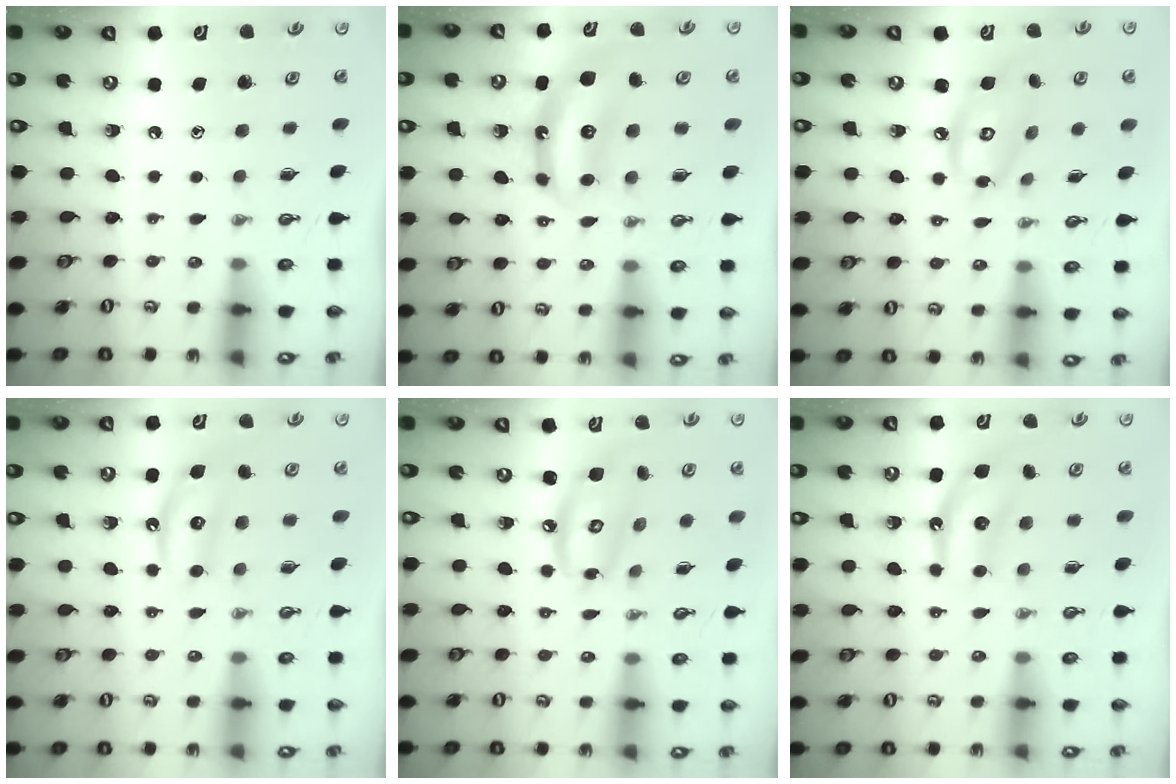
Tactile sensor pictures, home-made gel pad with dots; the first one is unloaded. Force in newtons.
{"total": 7.1, "press": 7.1, "slide": 0.2}
{"total": 10.2, "press": 10.2, "slide": 0.5}
{"total": 5.7, "press": 5.6, "slide": 1.1}
{"total": 9.7, "press": 9.7, "slide": 0.9}
{"total": 6.4, "press": 6.4, "slide": 1.1}